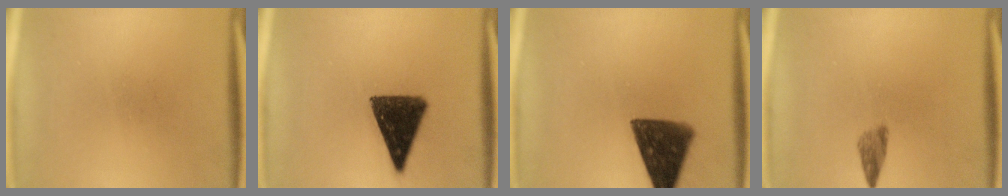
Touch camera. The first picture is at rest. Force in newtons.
{"total": 12.4}
{"total": 12.2}
{"total": 2.1}